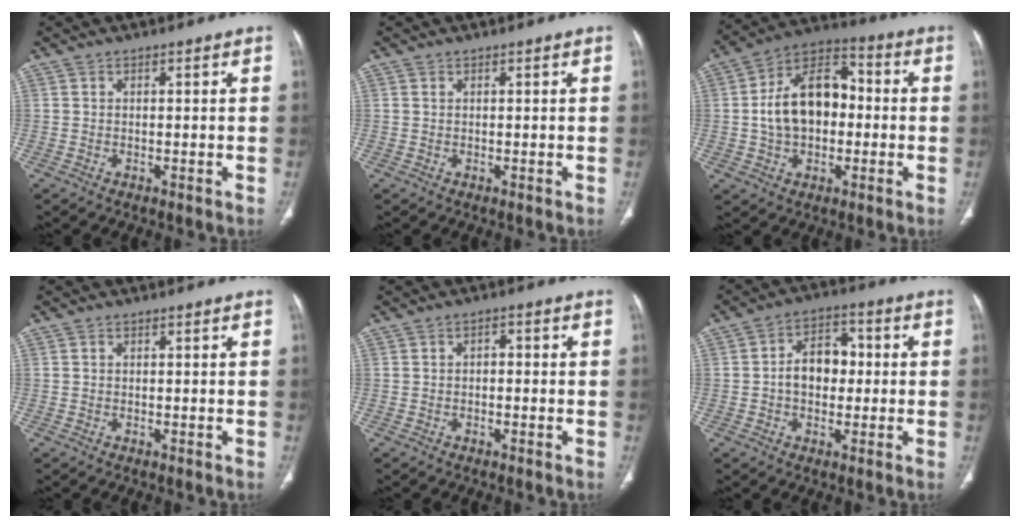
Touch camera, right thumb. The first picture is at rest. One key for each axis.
{"total": 0.0}
{"total": 15.3, "fx": -0.1, "fy": 10.1, "fz": 11.4, "tx": -0.174, "ty": 0.036, "tz": -0.010}
{"total": 0.0}
{"total": 1.6, "fx": -0.1, "fy": 1.1, "fz": 1.2, "tx": -0.009, "ty": 0.009, "tz": -0.007}
{"total": 8.5, "fx": -0.1, "fy": 6.1, "fz": 6.0, "tx": -0.070, "ty": 0.025, "tz": -0.009}